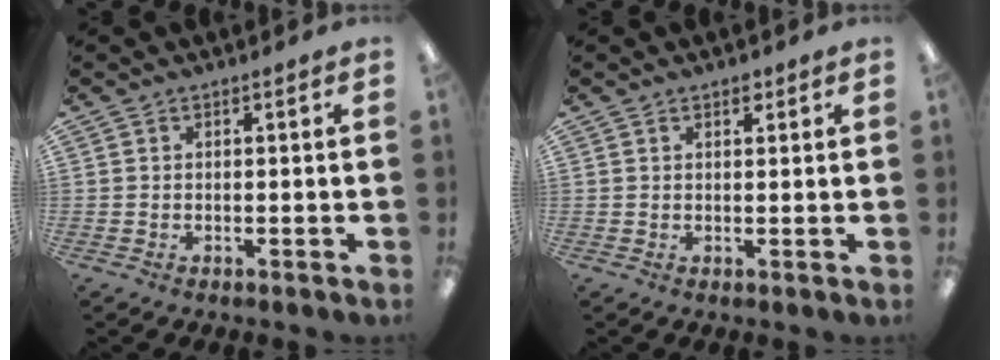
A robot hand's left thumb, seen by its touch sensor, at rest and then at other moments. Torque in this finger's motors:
{"motor_torque": [-0.30, 0.20, -0.40, 0.29, 0.04]}